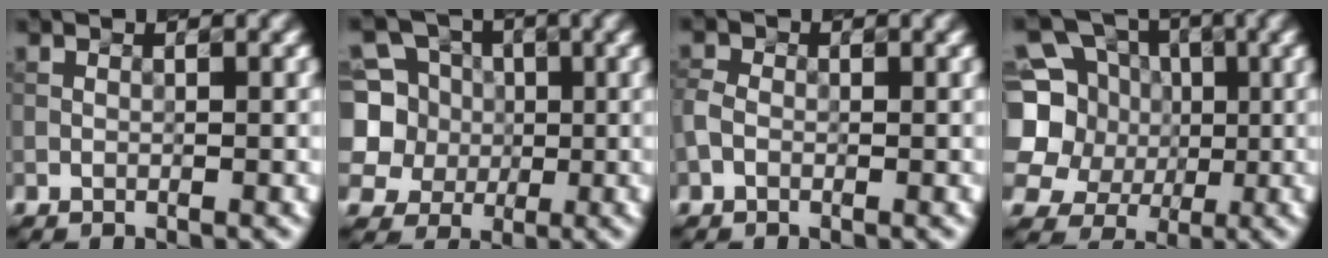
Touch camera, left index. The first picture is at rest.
{"total": 7.9, "force": [1.1, 7.2, 3.0], "torque": [-0.077, 0.033, -0.008]}
{"total": 1.4, "force": [-0.5, 1.1, 0.8], "torque": [-0.017, 0.004, -0.015]}
{"total": 10.6, "force": [1.6, 9.5, 4.3], "torque": [-0.123, 0.027, 0.002]}